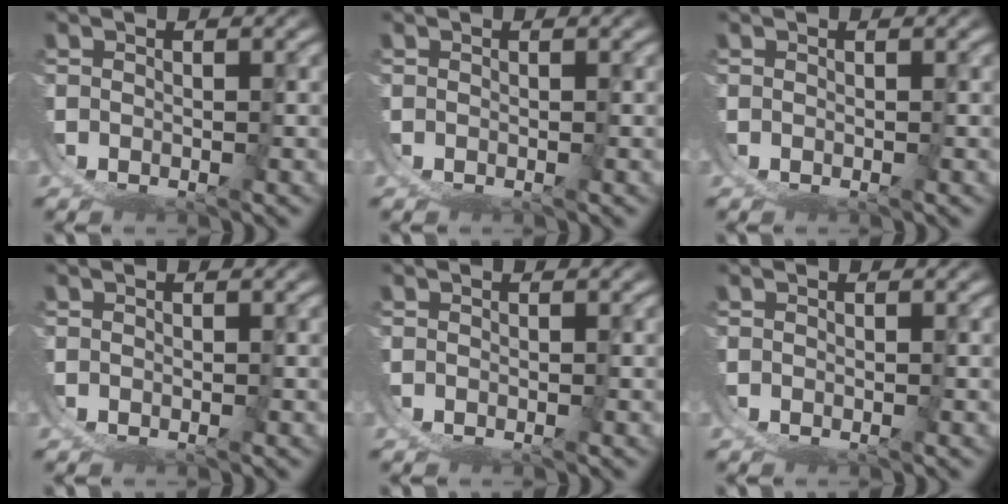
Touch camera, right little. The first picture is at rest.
{"total": 0.0}
{"total": 0.0}
{"total": 0.0}
{"total": 0.0}
{"total": 0.0}